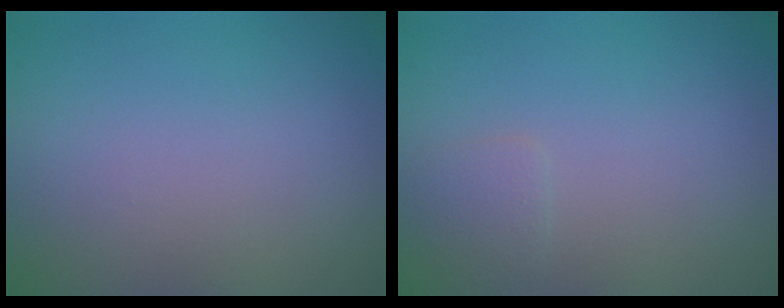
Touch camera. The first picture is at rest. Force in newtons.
{"total": 1.0, "press": 1.0, "slide": 0.0}